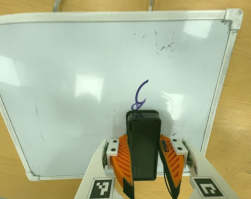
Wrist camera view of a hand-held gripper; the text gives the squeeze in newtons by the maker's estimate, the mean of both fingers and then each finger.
{"total": 10.9, "left": 11.4, "right": 10.5}